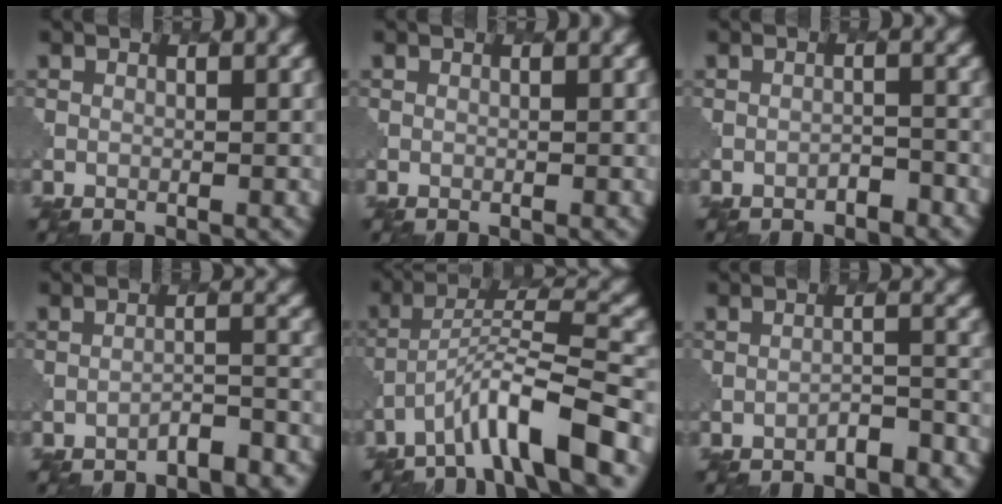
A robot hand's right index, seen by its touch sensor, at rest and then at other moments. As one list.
[{"total": 0.0}, {"total": 0.9, "force": [-0.9, 0.3, 0.0], "torque": [0.001, 0.002, -0.014]}, {"total": 3.5, "force": [-3.1, 0.7, 1.4], "torque": [-0.021, 0.004, -0.042]}, {"total": 7.6, "force": [-5.0, 1.1, 5.7], "torque": [-0.097, 0.013, -0.090]}, {"total": 2.3, "force": [-2.0, 0.6, 0.9], "torque": [-0.012, 0.006, -0.031]}]